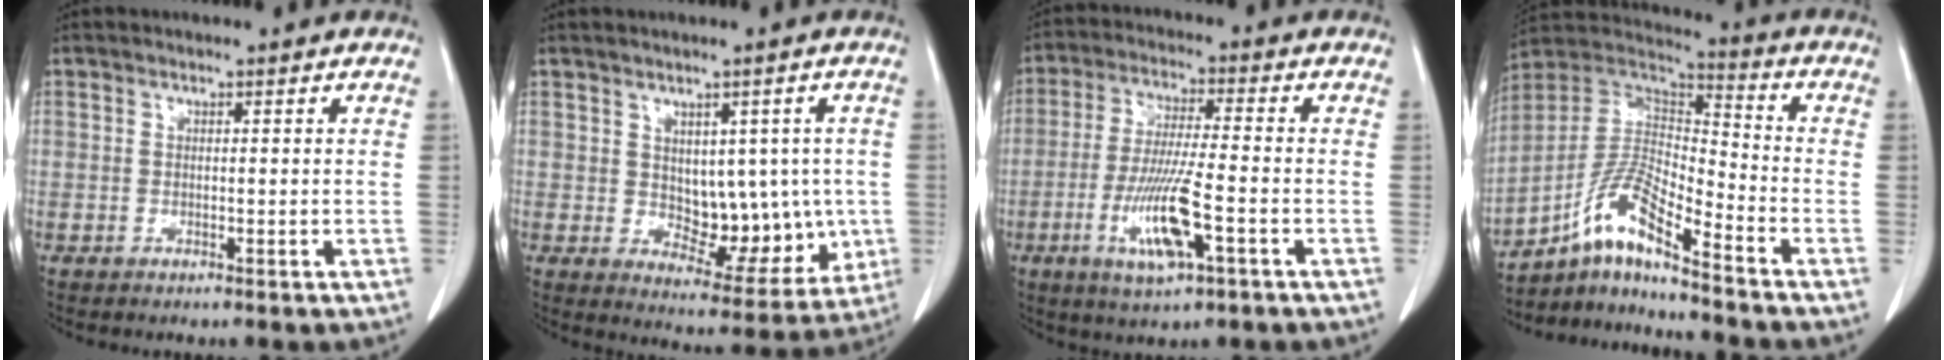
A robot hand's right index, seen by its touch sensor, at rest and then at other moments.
{"total": 10.0, "force": [0.2, 6.0, 8.0], "torque": [-0.087, 0.007, 0.024]}
{"total": 10.5, "force": [-3.8, 1.0, 9.8], "torque": [-0.196, -0.016, -0.070]}
{"total": 11.7, "force": [-8.0, 1.0, 8.5], "torque": [-0.179, 0.017, -0.149]}